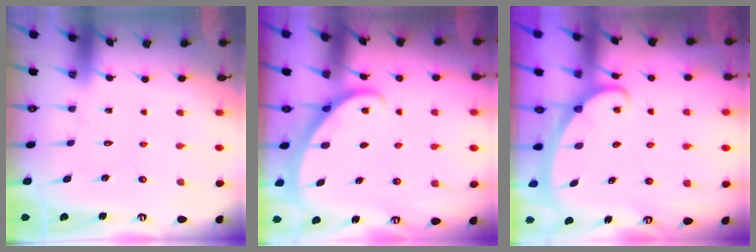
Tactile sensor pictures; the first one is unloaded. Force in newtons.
{"total": 2.3, "press": 2.3, "slide": 0.2}
{"total": 2.5, "press": 2.5, "slide": 0.4}